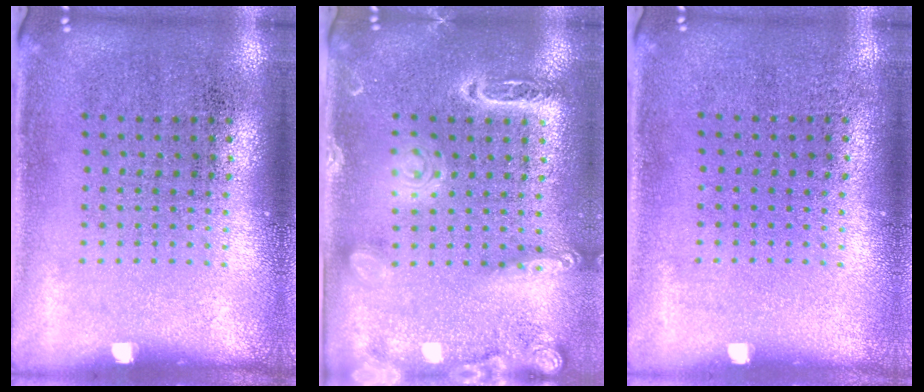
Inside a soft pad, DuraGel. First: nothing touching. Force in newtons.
{"total": 2.1, "press": 1.9, "slide": 0.9}
{"total": 0.0}